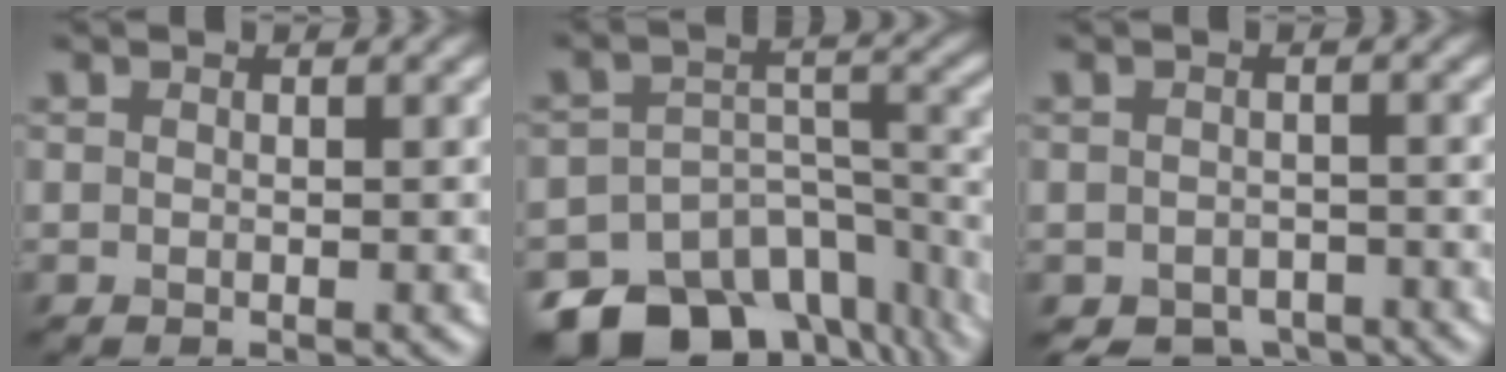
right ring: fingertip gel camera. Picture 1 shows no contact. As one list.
[{"total": 14.4, "force": [-11.0, 7.7, 5.2], "torque": [-0.095, -0.022, -0.142]}, {"total": 3.1, "force": [-2.3, 1.8, 1.1], "torque": [-0.004, -0.008, -0.035]}]